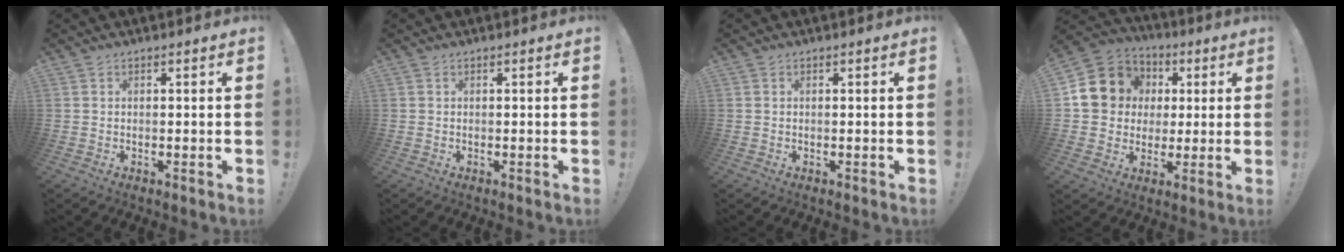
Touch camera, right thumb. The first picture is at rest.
{"total": 0.0}
{"total": 0.0}
{"total": 14.9, "force": [3.3, 13.5, 5.3], "torque": [-0.079, -0.002, 0.083]}